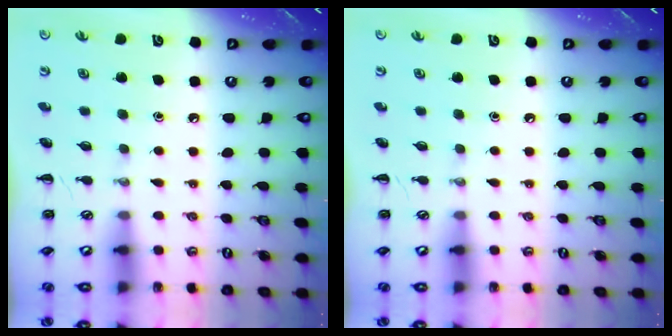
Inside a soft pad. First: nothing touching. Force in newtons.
{"total": 0.0}